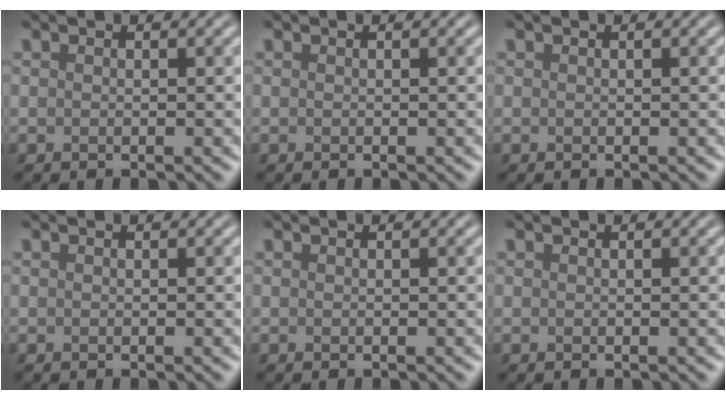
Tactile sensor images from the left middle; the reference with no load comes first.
{"total": 0.0}
{"total": 0.0}
{"total": 0.0}
{"total": 0.0}
{"total": 0.0}